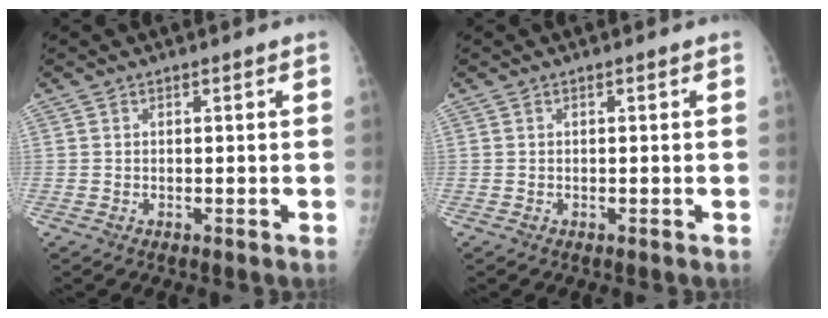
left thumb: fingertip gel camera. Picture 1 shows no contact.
{"total": 0.0}